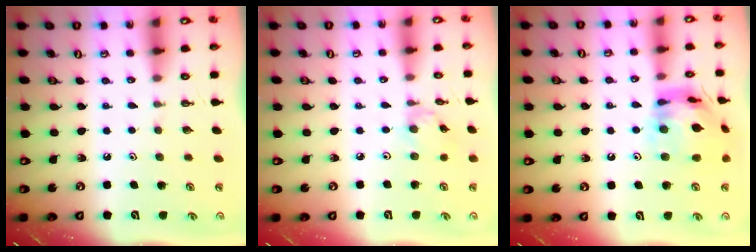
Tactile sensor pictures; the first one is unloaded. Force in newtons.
{"total": 1.4, "press": 1.4, "slide": 0.1}
{"total": 17.3, "press": 17.2, "slide": 1.8}